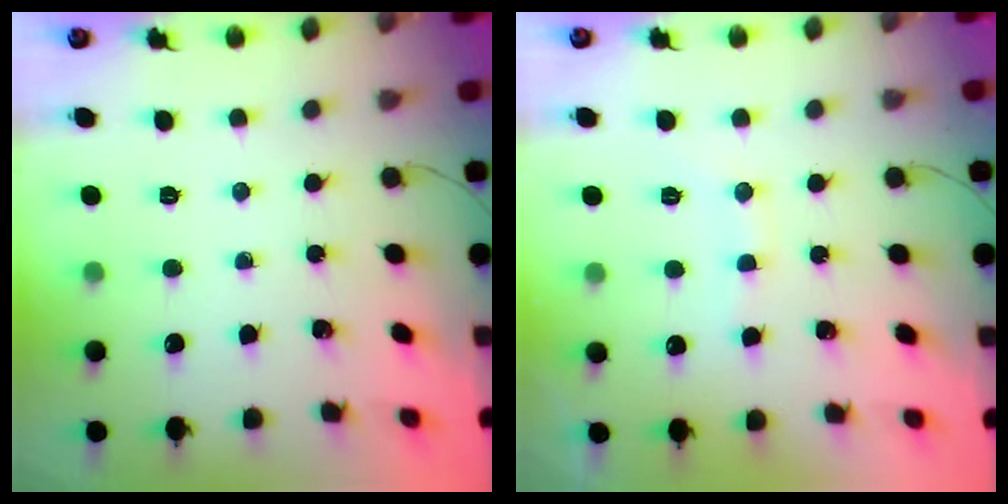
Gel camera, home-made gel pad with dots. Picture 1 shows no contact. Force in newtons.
{"total": 7.1, "press": 7.0, "slide": 1.3}